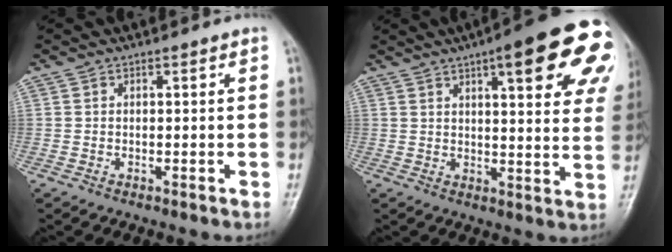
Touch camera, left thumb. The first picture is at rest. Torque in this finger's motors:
{"motor_torque": [2.58, 2.43, 1.93, -0.84, 0.10]}